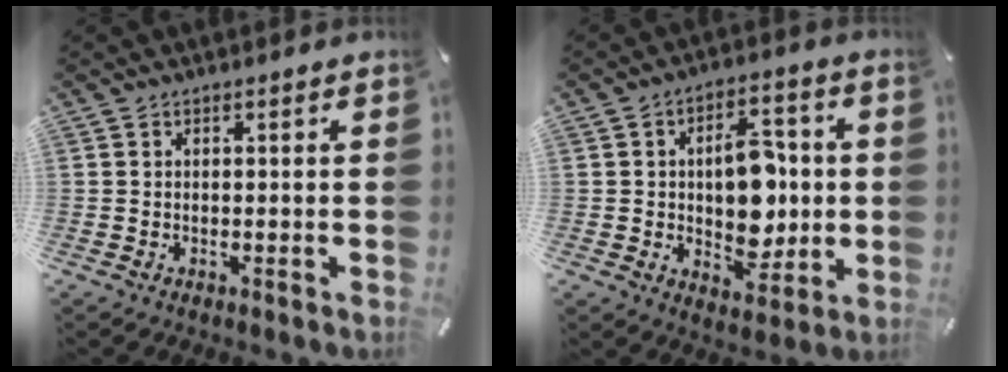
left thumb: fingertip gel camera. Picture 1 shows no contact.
{"total": 13.1, "force": [0.0, 8.7, 9.8], "torque": [-0.132, 0.002, 0.001]}